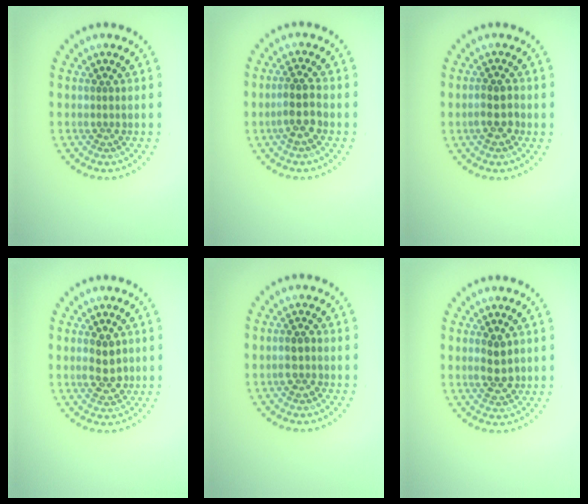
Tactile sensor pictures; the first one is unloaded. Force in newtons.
{"total": 2.6, "press": 2.2, "slide": 1.3}
{"total": 2.3, "press": 2.2, "slide": 0.7}
{"total": 2.7, "press": 2.7, "slide": 0.2}
{"total": 1.9, "press": 1.8, "slide": 0.6}
{"total": 2.4, "press": 2.4, "slide": 0.2}